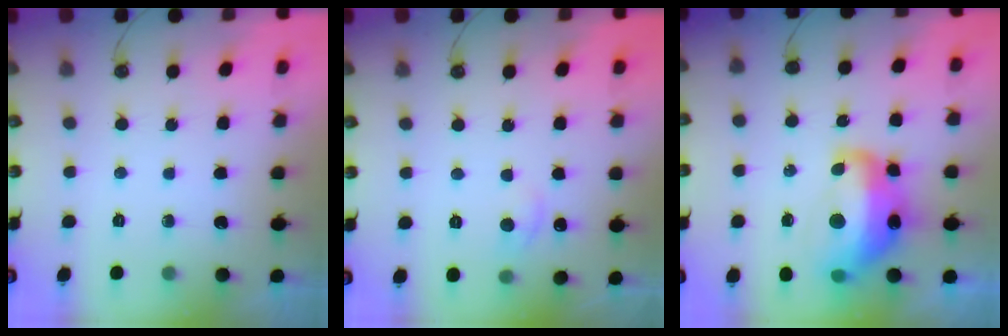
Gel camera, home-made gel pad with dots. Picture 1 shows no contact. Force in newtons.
{"total": 1.0, "press": 0.4, "slide": 0.9}
{"total": 10.4, "press": 10.4, "slide": 1.3}